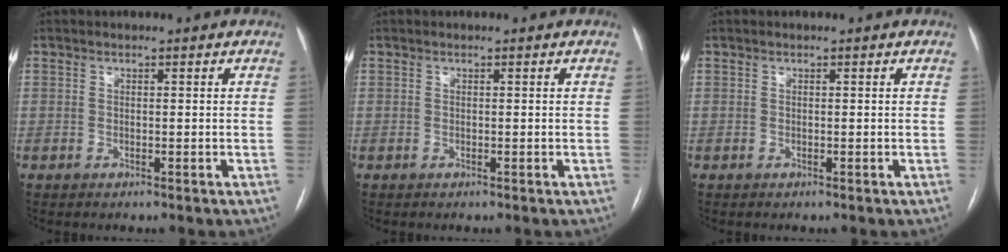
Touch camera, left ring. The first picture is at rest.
{"total": 0.0}
{"total": 0.0}